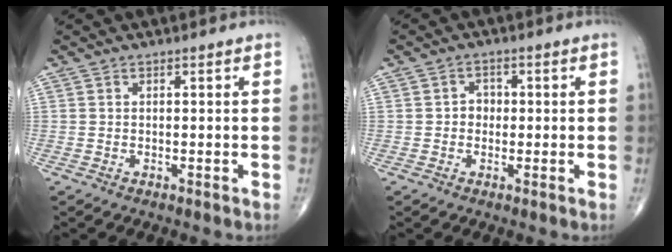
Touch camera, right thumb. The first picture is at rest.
{"total": 2.5, "force": [-0.2, 2.2, 1.1], "torque": [0.003, 0.008, -0.009]}